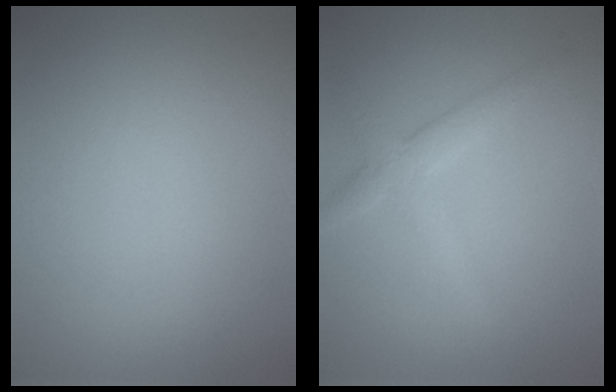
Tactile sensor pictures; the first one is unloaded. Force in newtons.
{"total": 2.7, "press": 2.7, "slide": 0.1}